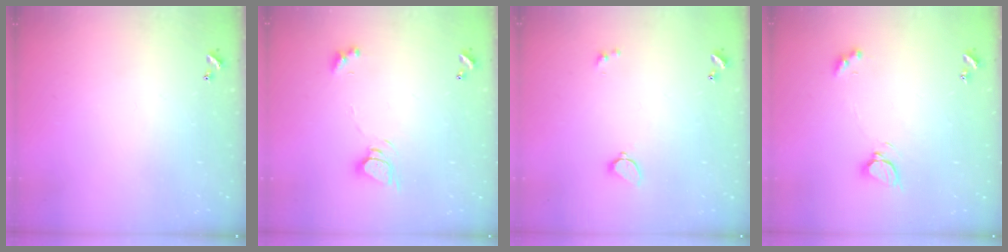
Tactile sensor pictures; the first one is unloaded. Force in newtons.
{"total": 5.0, "press": 5.0, "slide": 0.3}
{"total": 1.7, "press": 1.6, "slide": 0.5}
{"total": 4.3, "press": 4.2, "slide": 0.4}